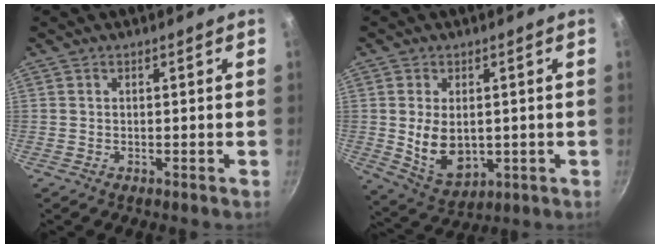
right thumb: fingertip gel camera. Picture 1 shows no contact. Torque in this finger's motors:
{"motor_torque": [-0.76, 0.67, 0.45, 0.69, 0.06]}